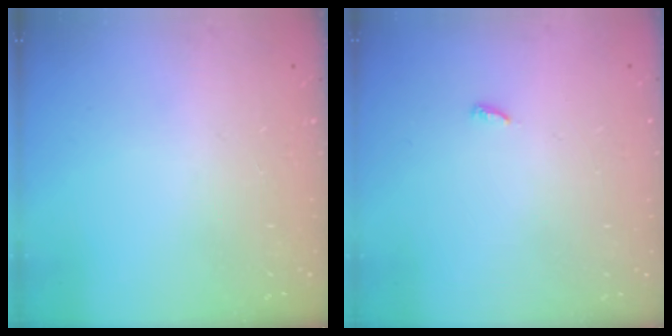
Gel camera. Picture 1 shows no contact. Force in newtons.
{"total": 2.5, "press": 2.5, "slide": 0.2}